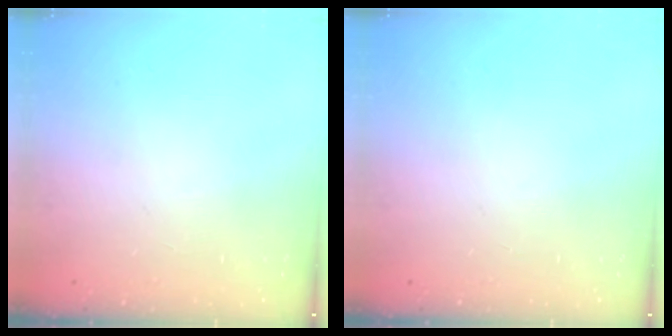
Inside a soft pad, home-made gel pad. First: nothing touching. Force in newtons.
{"total": 0.0}